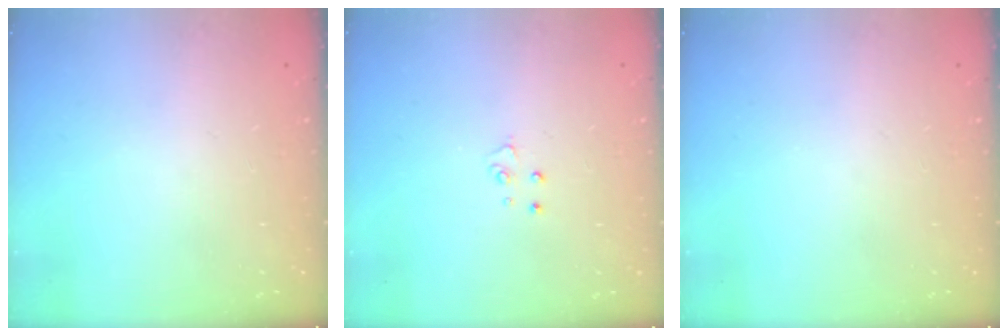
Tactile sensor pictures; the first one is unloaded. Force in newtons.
{"total": 3.1, "press": 3.1, "slide": 0.3}
{"total": 0.0}